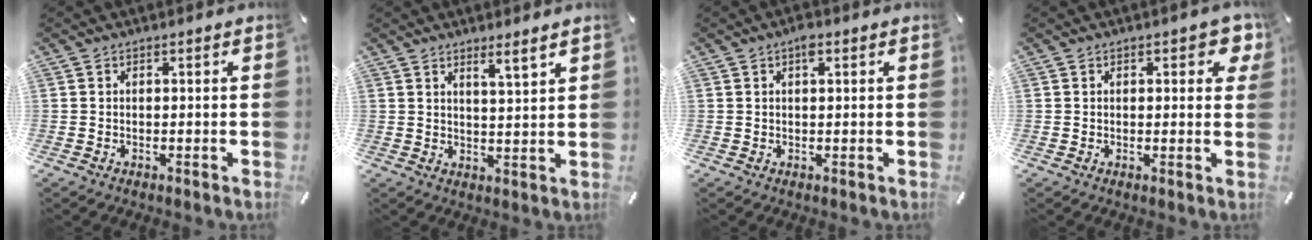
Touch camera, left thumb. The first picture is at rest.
{"total": 4.0, "force": [3.3, -0.3, 2.1], "torque": [-0.033, -0.026, 0.054]}
{"total": 2.1, "force": [0.9, 1.0, 1.7], "torque": [-0.029, 0.002, 0.013]}
{"total": 4.1, "force": [1.8, 2.2, 2.9], "torque": [-0.030, -0.003, 0.026]}